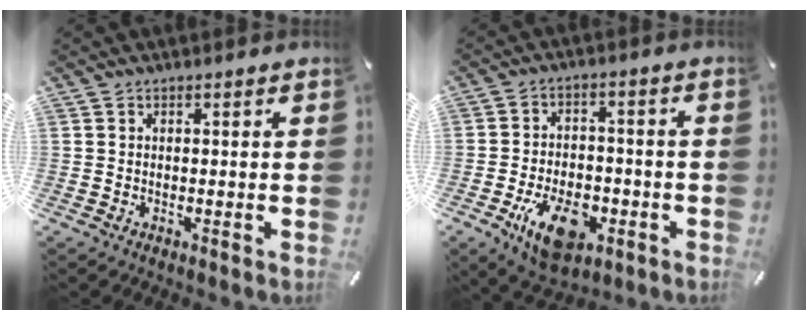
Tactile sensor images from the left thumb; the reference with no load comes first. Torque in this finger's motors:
{"motor_torque": [0.58, 1.67, 0.32, 0.30, 0.38]}